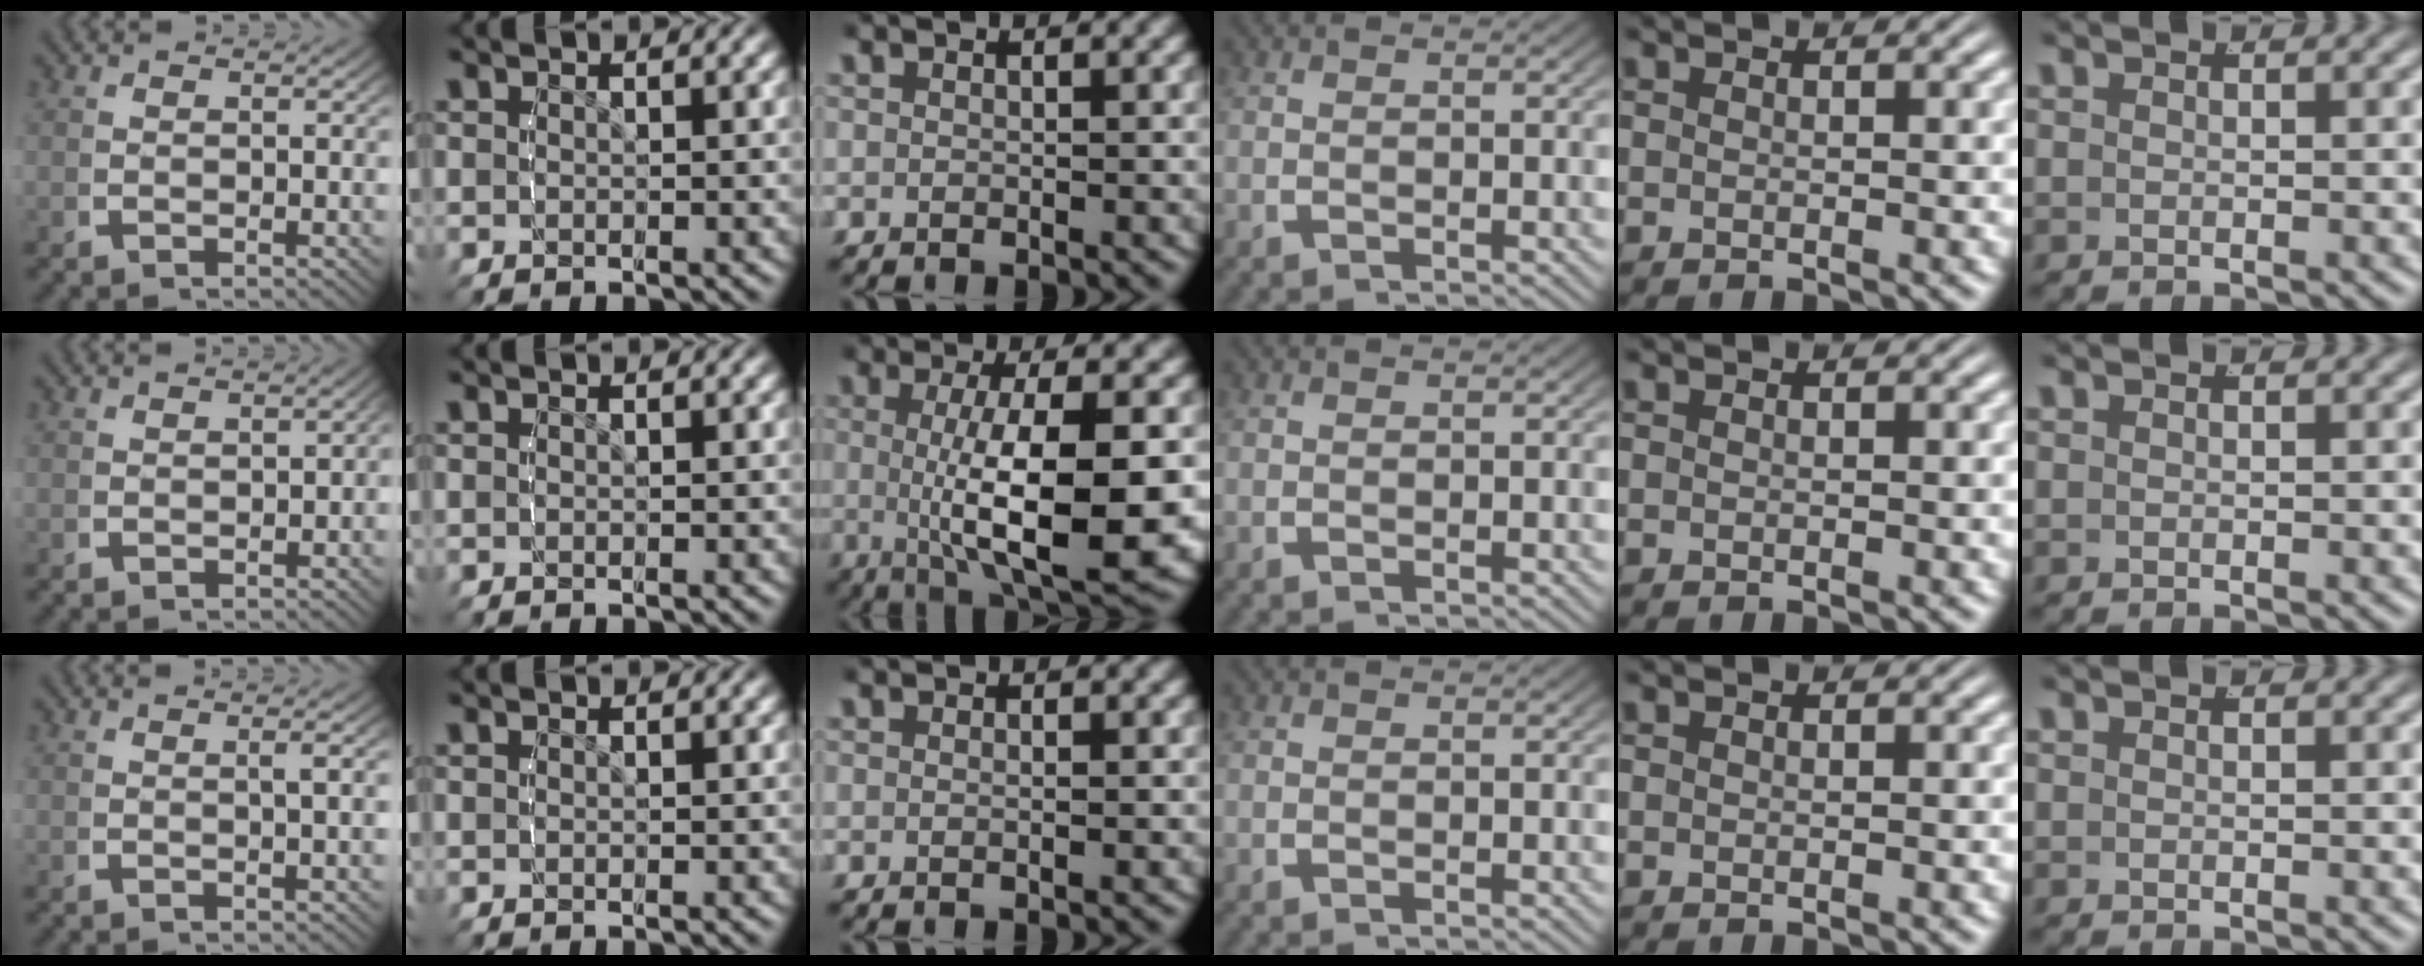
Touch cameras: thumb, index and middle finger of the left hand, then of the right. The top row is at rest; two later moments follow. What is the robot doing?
{"motion": "lift_and_place", "object": "cubes"}